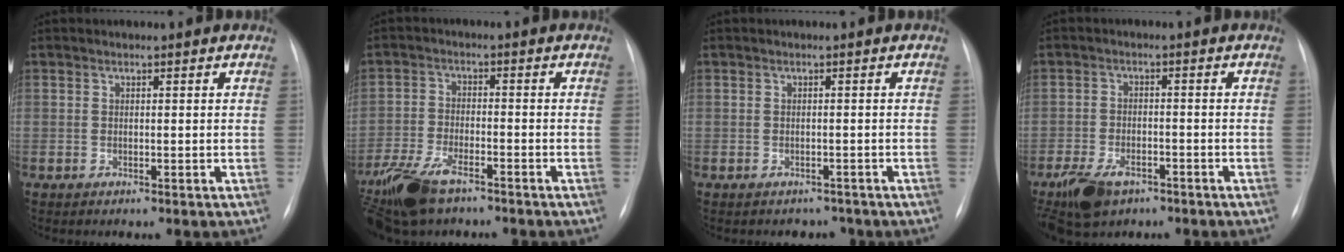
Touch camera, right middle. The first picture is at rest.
{"total": 10.0, "force": [-7.3, 3.6, 5.9], "torque": [-0.124, -0.015, -0.133]}
{"total": 2.1, "force": [-1.7, 1.1, -0.3], "torque": [0.004, 0.007, -0.023]}
{"total": 7.5, "force": [-4.9, 4.0, 4.0], "torque": [-0.079, -0.005, -0.078]}